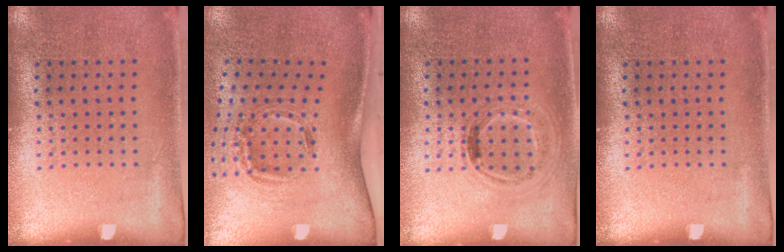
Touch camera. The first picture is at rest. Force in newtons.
{"total": 1.7, "press": 1.2, "slide": 1.3}
{"total": 1.0, "press": 0.9, "slide": 0.4}
{"total": 0.0}